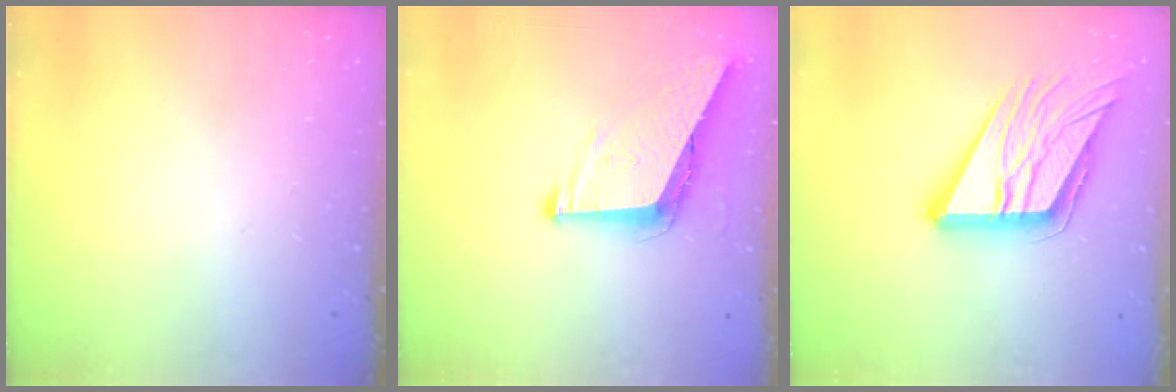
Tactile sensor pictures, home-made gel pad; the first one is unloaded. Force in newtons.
{"total": 7.8, "press": 7.8, "slide": 0.9}
{"total": 17.3, "press": 17.1, "slide": 2.7}